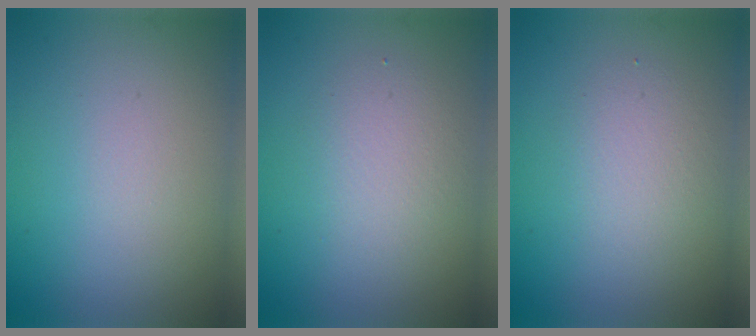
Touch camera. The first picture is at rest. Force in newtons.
{"total": 2.3, "press": 2.3, "slide": 0.0}
{"total": 2.2, "press": 2.2, "slide": 0.2}